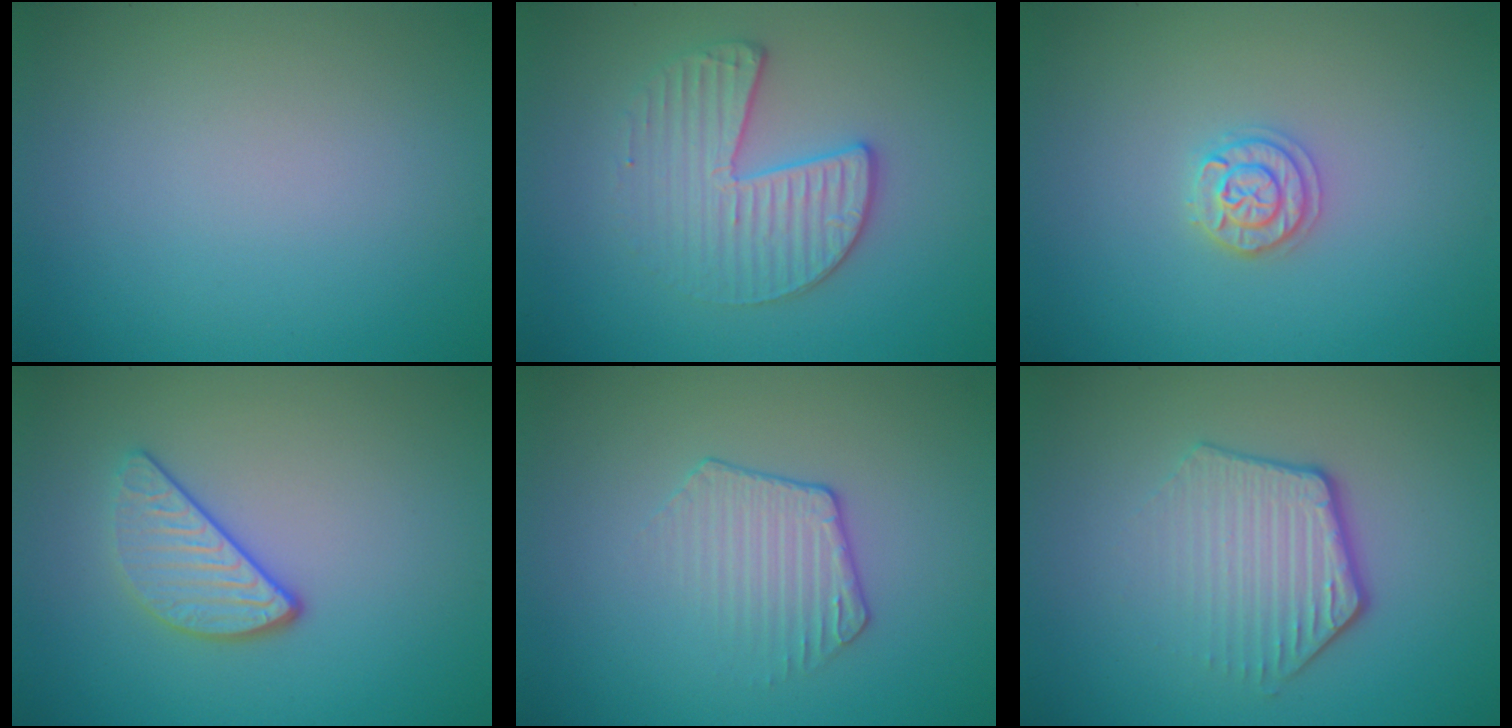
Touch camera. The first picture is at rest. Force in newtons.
{"total": 3.4, "press": 3.2, "slide": 1.2}
{"total": 1.9, "press": 1.8, "slide": 0.3}
{"total": 3.0, "press": 2.5, "slide": 1.6}
{"total": 2.1, "press": 1.5, "slide": 1.4}
{"total": 3.8, "press": 2.9, "slide": 2.5}